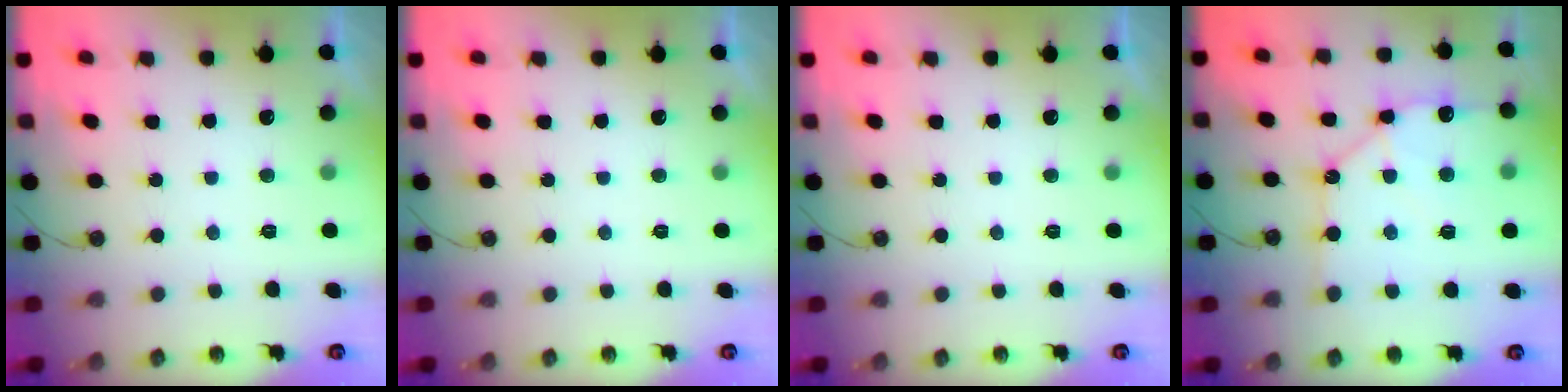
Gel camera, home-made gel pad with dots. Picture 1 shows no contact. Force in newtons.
{"total": 0.0}
{"total": 0.0}
{"total": 12.2, "press": 12.1, "slide": 1.6}